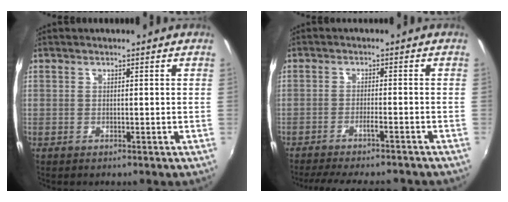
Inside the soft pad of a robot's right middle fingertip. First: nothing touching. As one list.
[{"total": 11.8, "force": [-10.7, 1.0, 4.9], "torque": [-0.105, -0.008, -0.154]}]